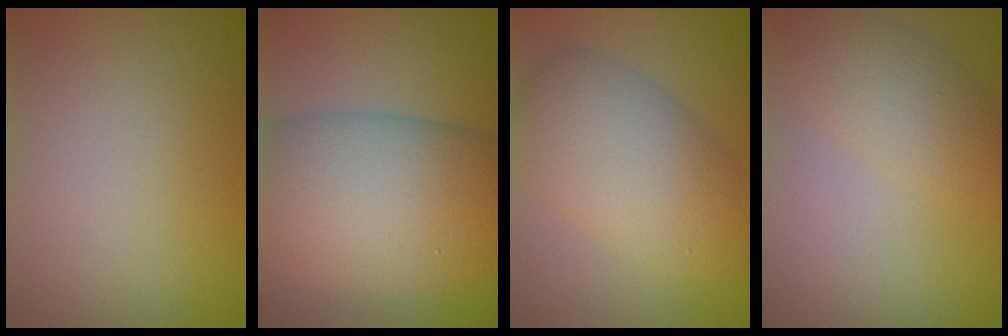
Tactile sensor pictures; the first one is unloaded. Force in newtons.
{"total": 11.4, "press": 11.4, "slide": 0.2}
{"total": 7.0, "press": 7.0, "slide": 0.2}
{"total": 3.4, "press": 3.4, "slide": 0.2}